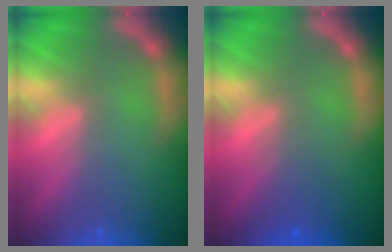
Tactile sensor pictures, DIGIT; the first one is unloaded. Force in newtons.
{"total": 1.9}